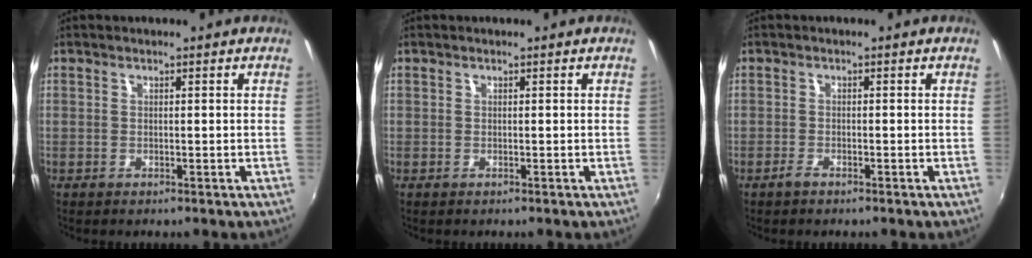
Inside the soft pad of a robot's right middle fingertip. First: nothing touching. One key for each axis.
{"total": 0.0}
{"total": 1.2, "fx": -1.0, "fy": 0.2, "fz": 0.6, "tx": -0.014, "ty": -0.003, "tz": -0.021}